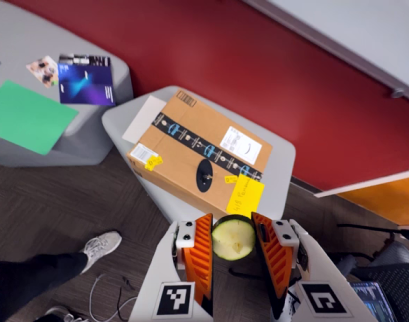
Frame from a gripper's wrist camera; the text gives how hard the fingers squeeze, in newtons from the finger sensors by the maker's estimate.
{"total": 10.6, "left": 10.9, "right": 10.2}